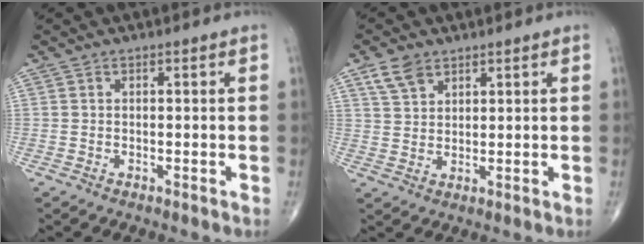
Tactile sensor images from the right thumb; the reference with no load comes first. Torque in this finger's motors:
{"motor_torque": [-0.64, 0.86, 0.34, 0.42, 0.01]}